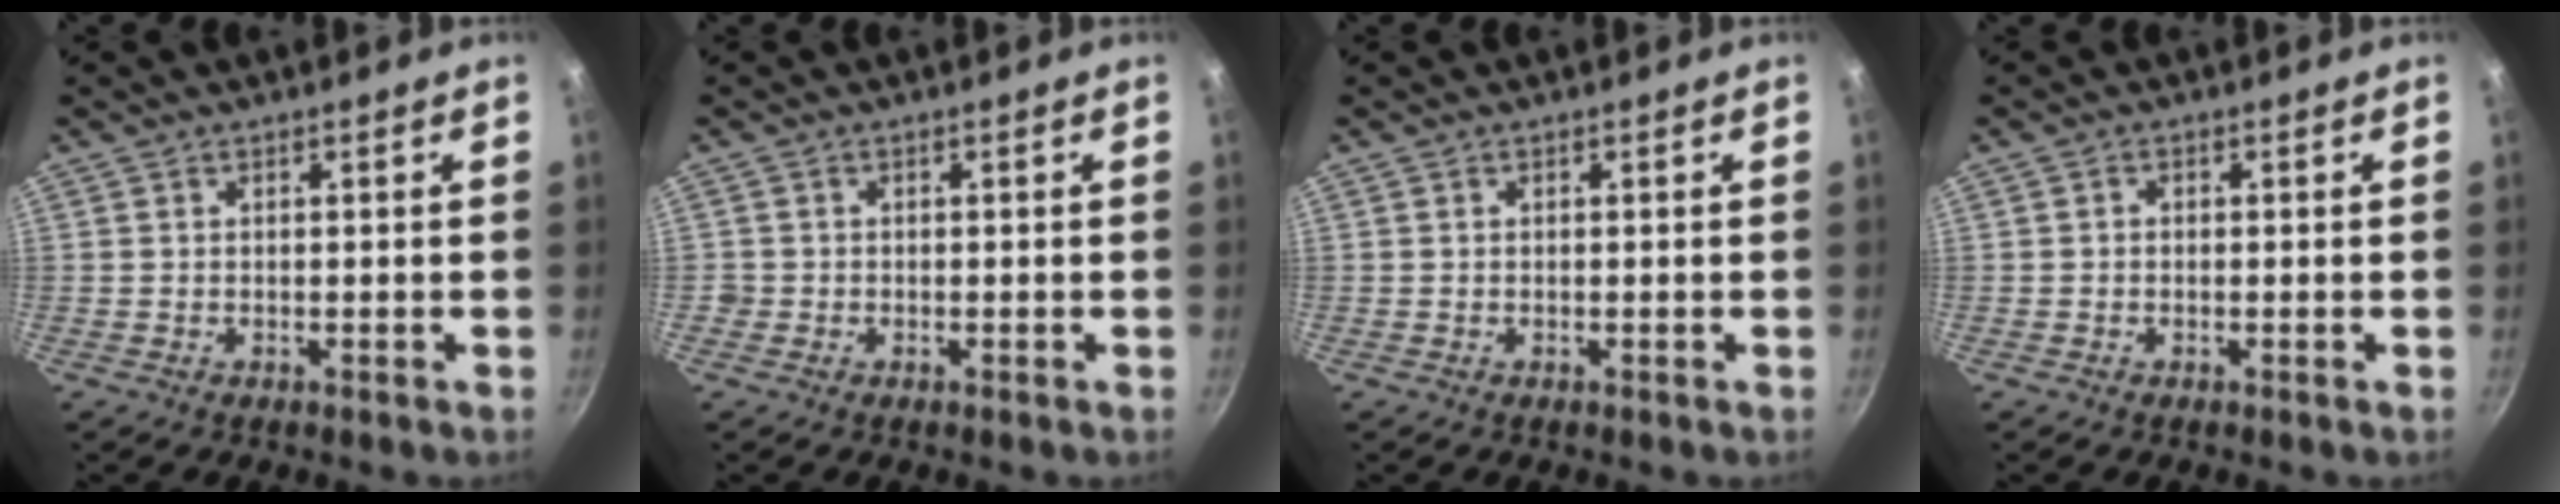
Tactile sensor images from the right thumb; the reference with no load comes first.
{"total": 1.1, "force": [-0.4, 1.0, 0.1], "torque": [-0.001, 0.003, -0.008]}
{"total": 0.0}
{"total": 0.9, "force": [-0.1, 0.7, 0.4], "torque": [-0.008, 0.005, -0.002]}